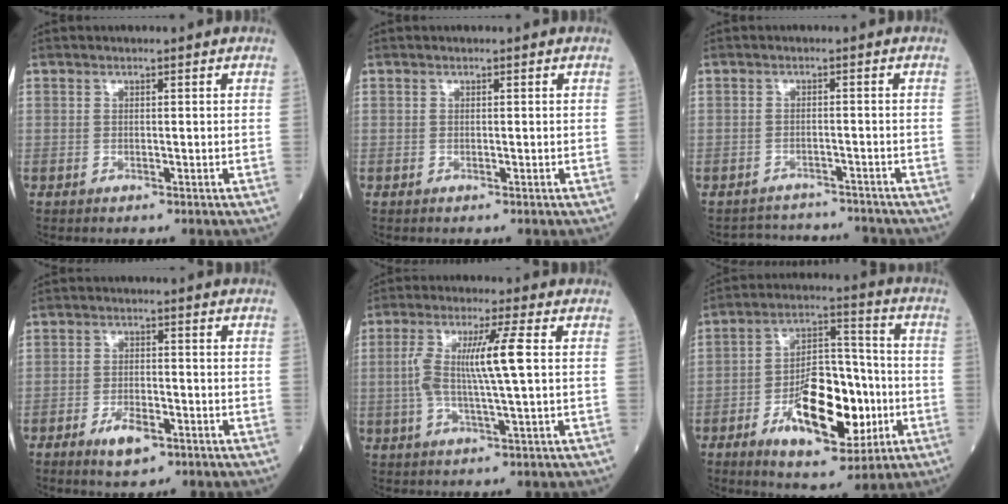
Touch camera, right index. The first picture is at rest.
{"total": 0.0}
{"total": 6.9, "force": [-6.8, 1.1, -0.1], "torque": [0.002, 0.013, -0.091]}
{"total": 4.7, "force": [-2.8, 1.8, 3.4], "torque": [-0.063, -0.001, -0.044]}
{"total": 8.5, "force": [0.7, -0.1, 8.5], "torque": [-0.173, 0.009, 0.012]}
{"total": 15.8, "force": [-4.9, 6.4, 13.6], "torque": [-0.234, 0.010, -0.071]}